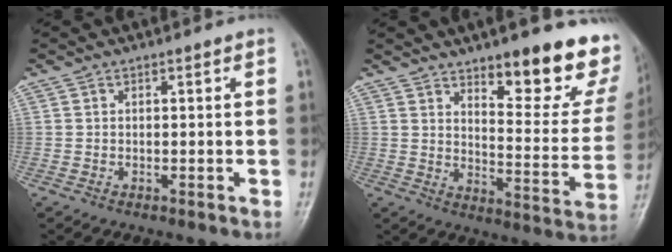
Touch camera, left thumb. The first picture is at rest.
{"total": 18.6, "force": [11.9, 6.3, 12.9], "torque": [-0.114, -0.080, 0.163]}